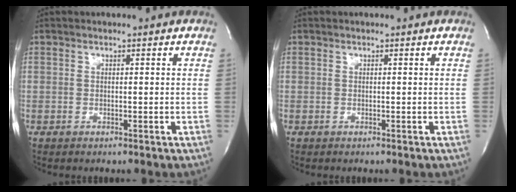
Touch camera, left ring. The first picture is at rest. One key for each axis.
{"total": 0.0}